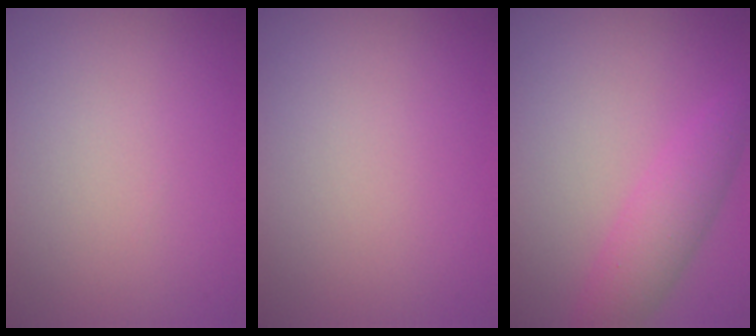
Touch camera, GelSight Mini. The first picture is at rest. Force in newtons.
{"total": 0.0}
{"total": 3.5, "press": 3.5, "slide": 0.2}